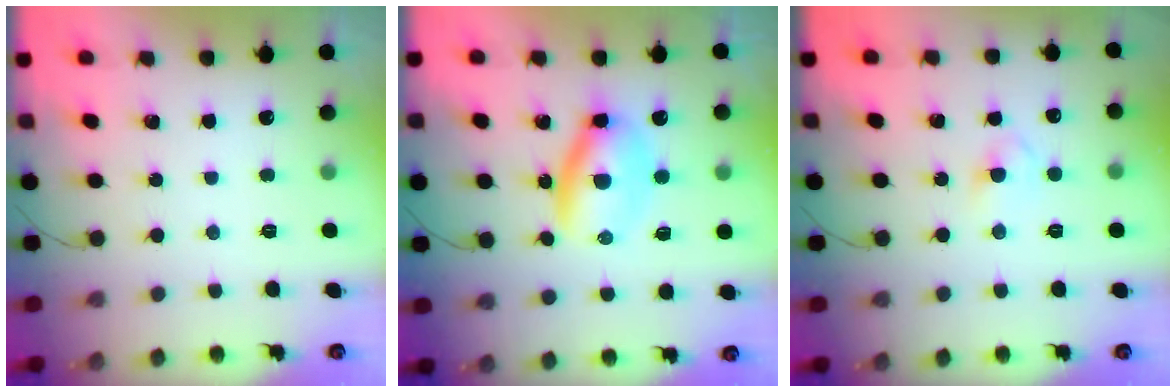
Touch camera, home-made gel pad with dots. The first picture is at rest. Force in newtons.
{"total": 7.3, "press": 7.2, "slide": 1.2}
{"total": 3.7, "press": 3.5, "slide": 1.3}